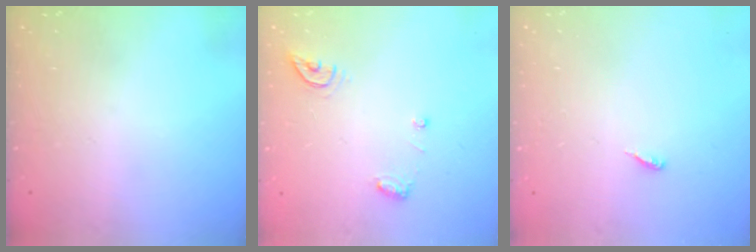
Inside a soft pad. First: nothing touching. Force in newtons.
{"total": 6.4, "press": 6.4, "slide": 0.6}
{"total": 3.2, "press": 3.2, "slide": 0.2}